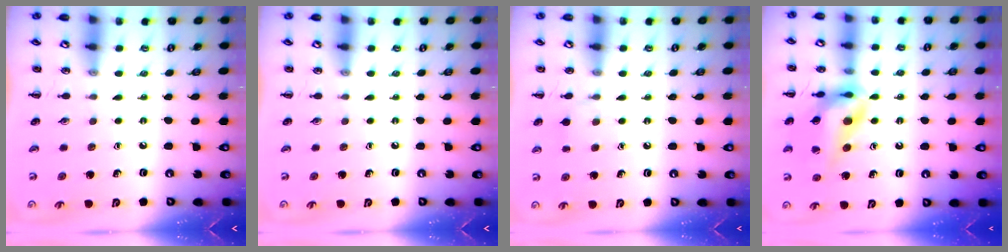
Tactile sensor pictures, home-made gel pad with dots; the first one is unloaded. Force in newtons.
{"total": 0.0}
{"total": 5.9, "press": 5.6, "slide": 2.0}
{"total": 16.0, "press": 15.7, "slide": 2.7}